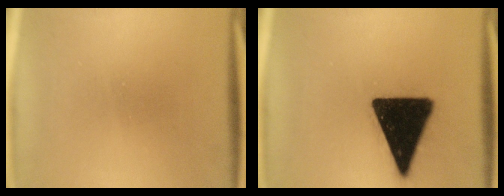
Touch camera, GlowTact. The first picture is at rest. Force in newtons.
{"total": 18.8}